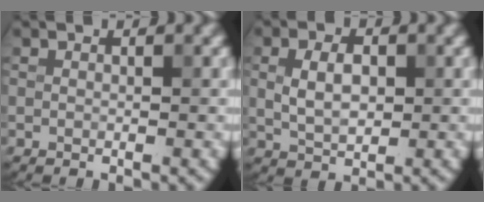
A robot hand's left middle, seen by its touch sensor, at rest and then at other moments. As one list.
[{"total": 3.5, "force": [0.5, 2.2, 2.7], "torque": [-0.058, 0.002, 0.012]}]